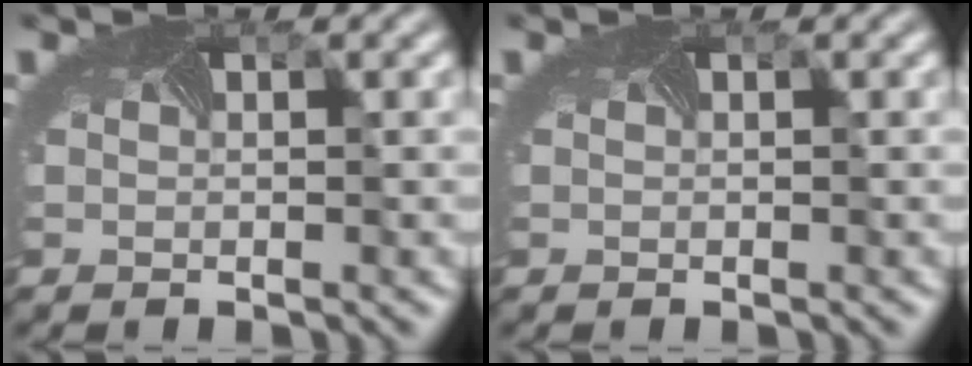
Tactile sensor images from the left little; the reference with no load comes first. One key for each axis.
{"total": 0.0}